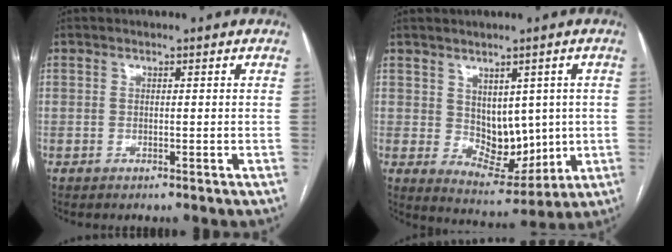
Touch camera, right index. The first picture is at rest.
{"total": 8.2, "force": [1.0, 5.4, 6.0], "torque": [-0.079, -0.001, 0.040]}